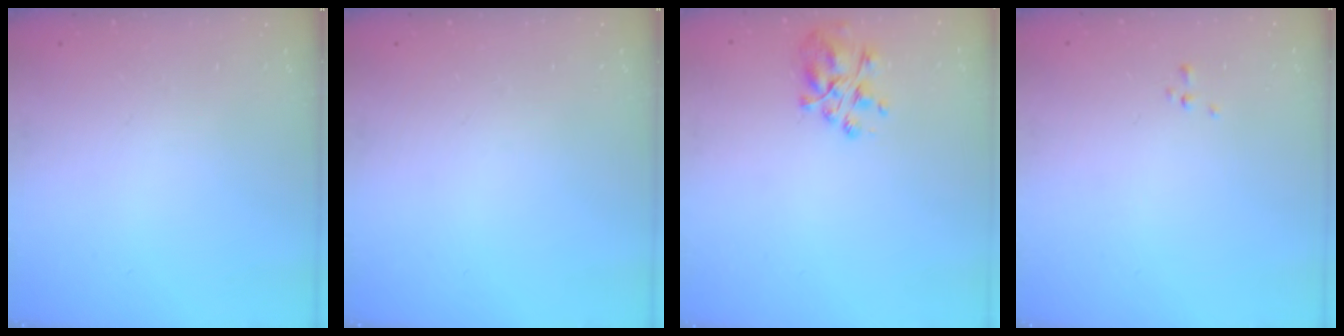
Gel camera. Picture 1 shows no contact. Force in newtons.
{"total": 0.0}
{"total": 6.8, "press": 6.6, "slide": 1.6}
{"total": 0.7, "press": 0.6, "slide": 0.1}